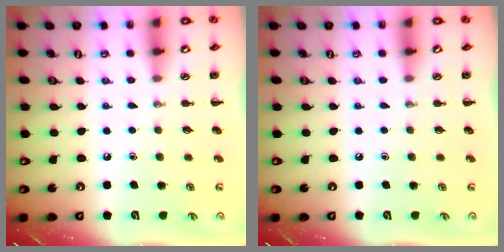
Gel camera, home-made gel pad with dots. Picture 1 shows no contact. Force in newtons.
{"total": 0.0}